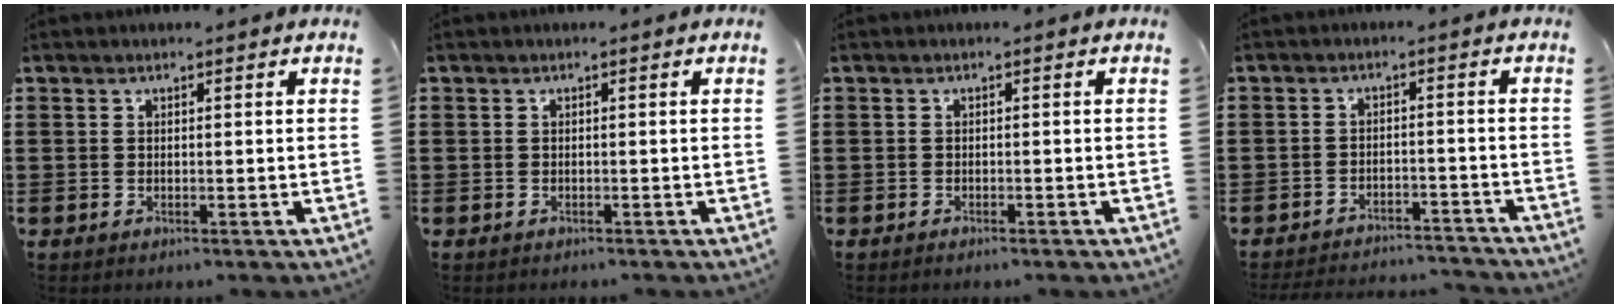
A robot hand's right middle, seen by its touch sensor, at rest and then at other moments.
{"total": 0.6, "force": [-0.4, 0.4, -0.1], "torque": [0.003, 0.005, -0.011]}
{"total": 0.6, "force": [-0.6, 0.0, 0.2], "torque": [-0.006, -0.001, -0.012]}
{"total": 3.8, "force": [-3.8, 0.4, -0.2], "torque": [-0.001, 0.003, -0.082]}